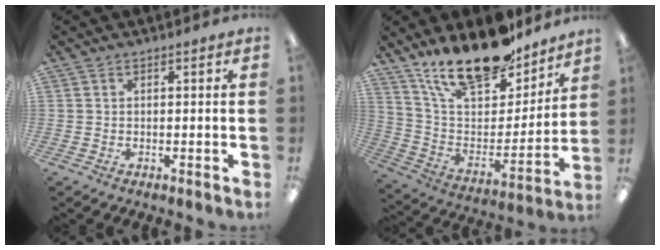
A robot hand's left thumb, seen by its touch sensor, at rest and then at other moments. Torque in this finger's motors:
{"motor_torque": [2.67, 1.29, 1.59, -1.18, 0.49]}